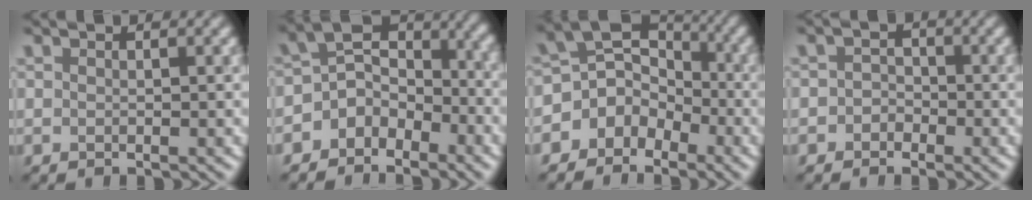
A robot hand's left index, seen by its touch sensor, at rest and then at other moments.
{"total": 4.8, "force": [-2.8, 3.0, 2.5], "torque": [-0.029, 0.000, -0.058]}
{"total": 4.7, "force": [-2.6, 3.5, 1.8], "torque": [-0.013, 0.006, -0.053]}
{"total": 1.1, "force": [-0.9, 0.7, 0.1], "torque": [0.007, 0.000, -0.017]}